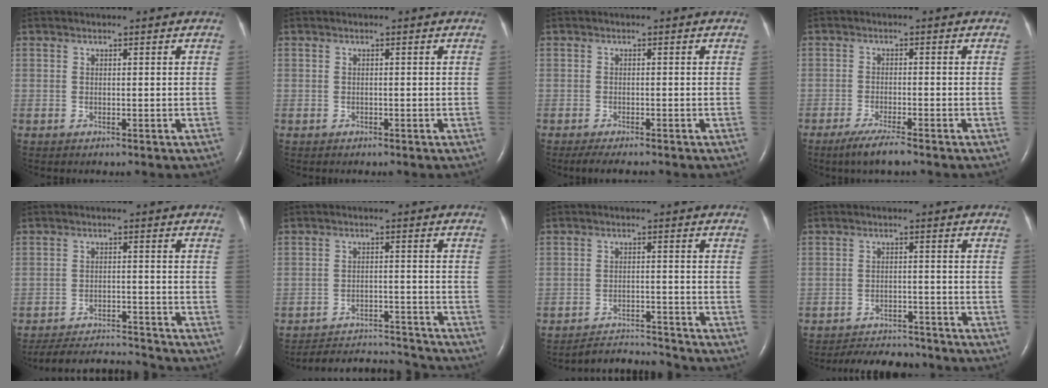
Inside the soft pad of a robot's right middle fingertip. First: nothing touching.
{"total": 0.0}
{"total": 4.1, "force": [-3.4, 0.6, 2.2], "torque": [-0.033, -0.010, -0.048]}
{"total": 4.6, "force": [-3.4, 0.1, 3.1], "torque": [-0.067, -0.014, -0.062]}
{"total": 9.2, "force": [-9.1, 0.2, 0.9], "torque": [-0.018, 0.000, -0.144]}
{"total": 11.1, "force": [-11.1, 0.6, 0.5], "torque": [-0.011, 0.011, -0.159]}
{"total": 5.7, "force": [-5.6, -0.7, -1.0], "torque": [0.013, -0.001, -0.094]}
{"total": 9.2, "force": [-8.7, 2.4, 2.0], "torque": [-0.031, 0.000, -0.118]}